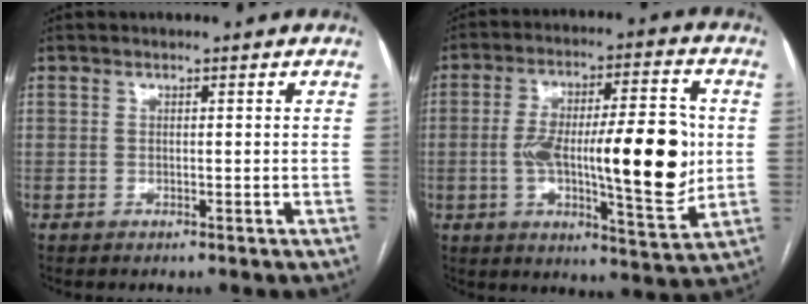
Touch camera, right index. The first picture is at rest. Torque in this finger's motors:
{"motor_torque": [1.22, 0.32, 1.05, 0.21]}